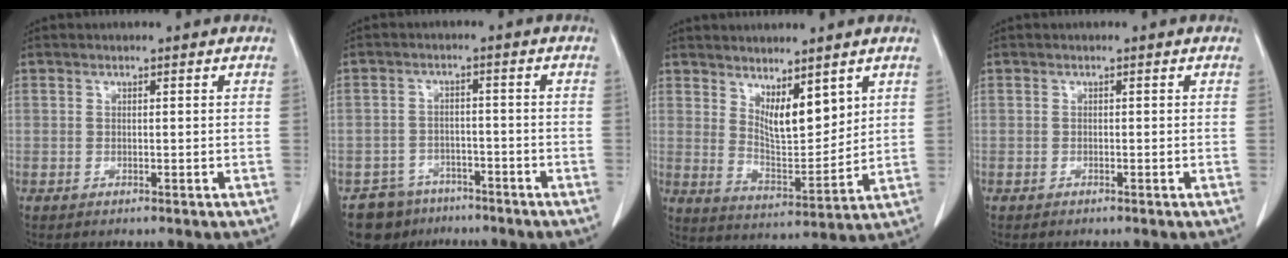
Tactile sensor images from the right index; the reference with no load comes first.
{"total": 6.1, "force": [-4.6, 4.1, 0.0], "torque": [0.004, 0.011, -0.068]}
{"total": 7.7, "force": [4.6, 2.3, 5.7], "torque": [-0.105, -0.012, 0.094]}
{"total": 0.0}